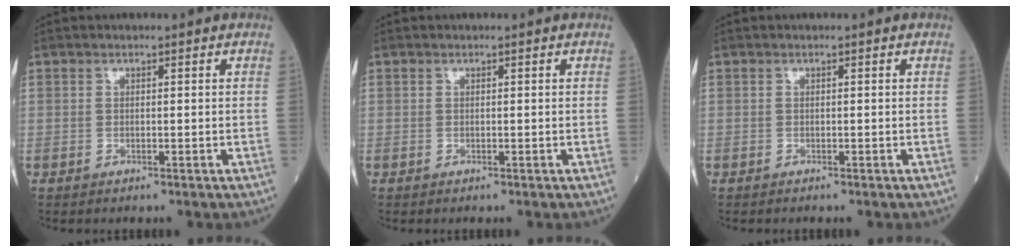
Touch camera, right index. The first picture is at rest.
{"total": 0.0}
{"total": 0.0}